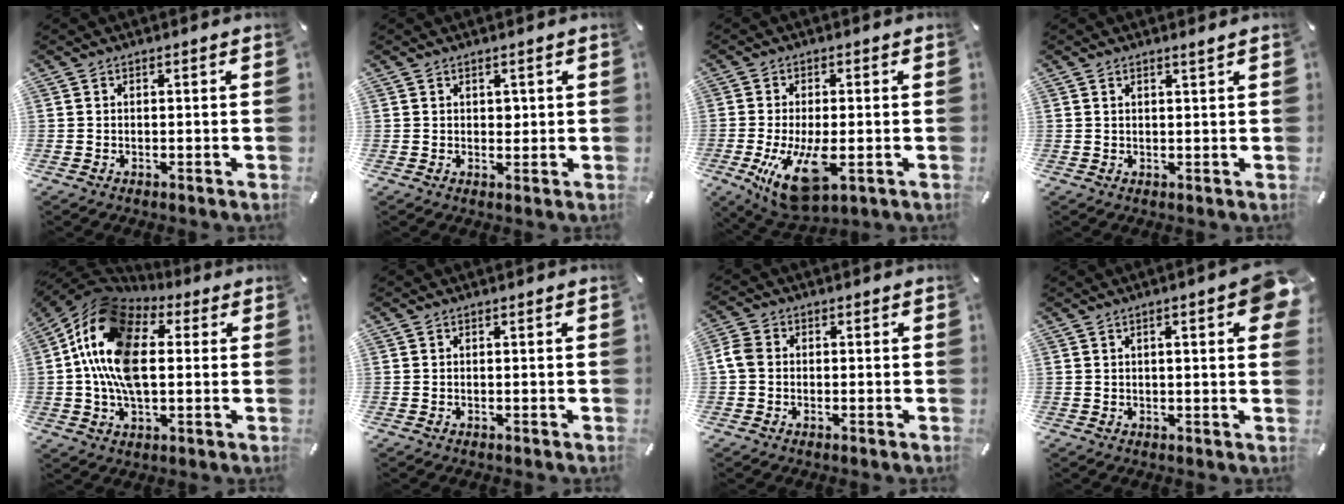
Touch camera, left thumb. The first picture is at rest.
{"total": 1.1, "force": [0.6, 0.8, 0.4], "torque": [-0.001, -0.001, 0.009]}
{"total": 13.3, "force": [-3.0, 5.7, 11.6], "torque": [-0.213, -0.022, -0.044]}
{"total": 1.4, "force": [1.0, 0.1, 1.0], "torque": [-0.020, -0.002, 0.017]}
{"total": 19.0, "force": [1.9, 12.1, 14.6], "torque": [-0.315, 0.007, 0.028]}
{"total": 0.0}
{"total": 3.5, "force": [-0.5, 2.8, 2.1], "torque": [-0.051, 0.005, -0.012]}
{"total": 7.1, "force": [2.4, 1.7, 6.4], "torque": [-0.088, -0.004, 0.036]}